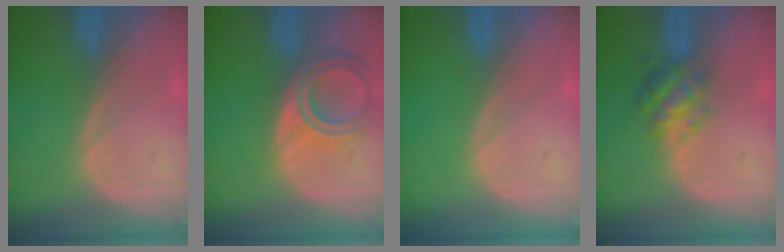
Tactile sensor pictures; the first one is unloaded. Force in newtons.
{"total": 6.7, "press": 6.1, "slide": 2.8}
{"total": 0.0}
{"total": 4.7, "press": 4.6, "slide": 1.0}